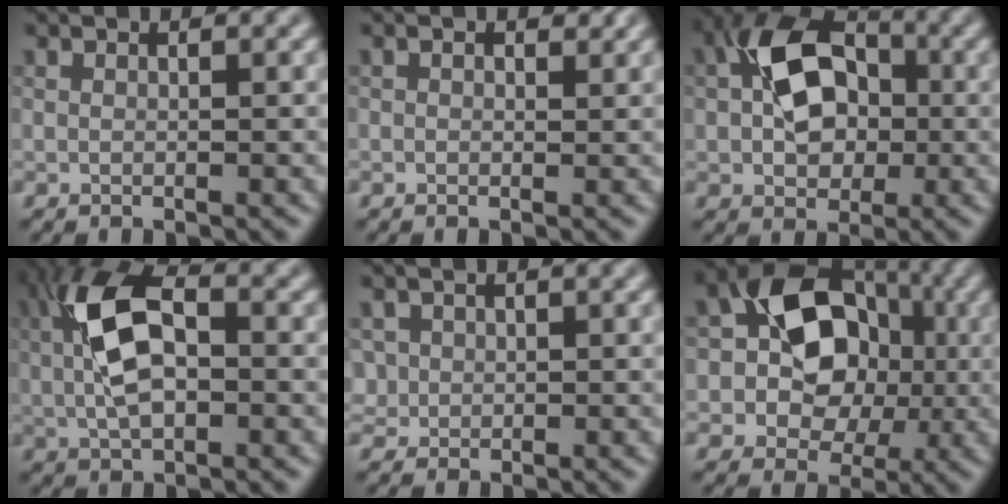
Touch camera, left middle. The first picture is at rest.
{"total": 0.8, "force": [0.5, 0.4, 0.5], "torque": [-0.010, 0.002, 0.006]}
{"total": 7.7, "force": [-0.2, 5.3, 5.5], "torque": [-0.113, 0.018, -0.008]}
{"total": 7.2, "force": [-0.2, 3.6, 6.2], "torque": [-0.135, 0.017, -0.004]}
{"total": 0.6, "force": [-0.2, 0.4, -0.3], "torque": [-0.003, 0.006, 0.011]}
{"total": 8.7, "force": [-0.4, 6.7, 5.6], "torque": [-0.079, 0.012, -0.016]}